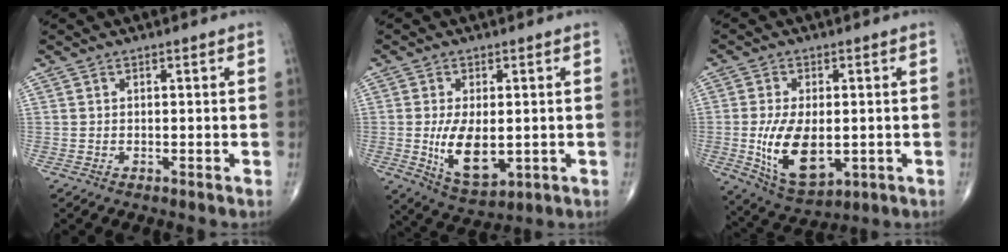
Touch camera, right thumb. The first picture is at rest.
{"total": 9.9, "force": [-1.0, 5.1, 8.4], "torque": [-0.138, -0.019, -0.003]}
{"total": 12.8, "force": [-1.7, 6.9, 10.7], "torque": [-0.185, -0.013, -0.012]}